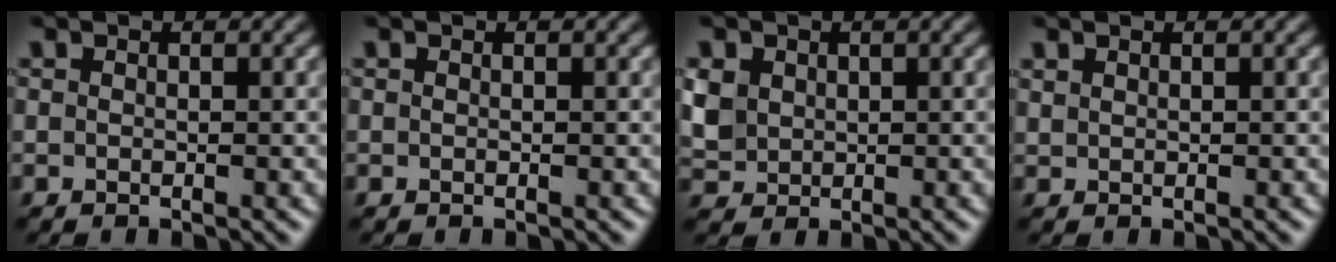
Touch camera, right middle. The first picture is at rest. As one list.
[{"total": 0.0}, {"total": 3.2, "force": [0.8, 2.8, 1.4], "torque": [-0.047, 0.005, 0.014]}, {"total": 0.6, "force": [0.5, 0.2, 0.1], "torque": [-0.003, 0.000, 0.016]}]